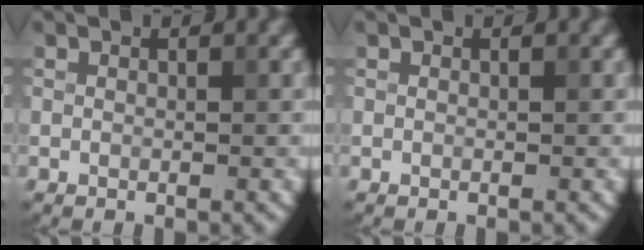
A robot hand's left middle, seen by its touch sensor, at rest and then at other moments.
{"total": 0.0}